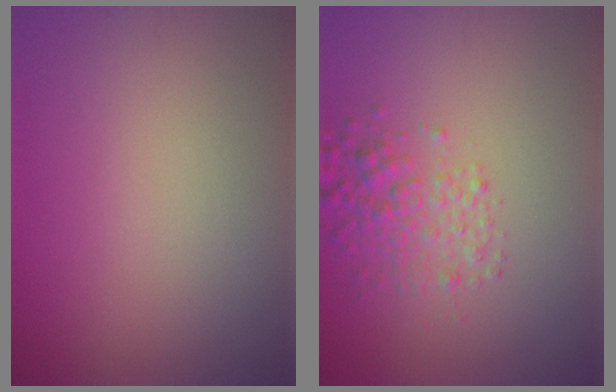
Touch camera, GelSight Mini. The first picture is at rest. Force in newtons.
{"total": 2.9, "press": 2.9, "slide": 0.0}